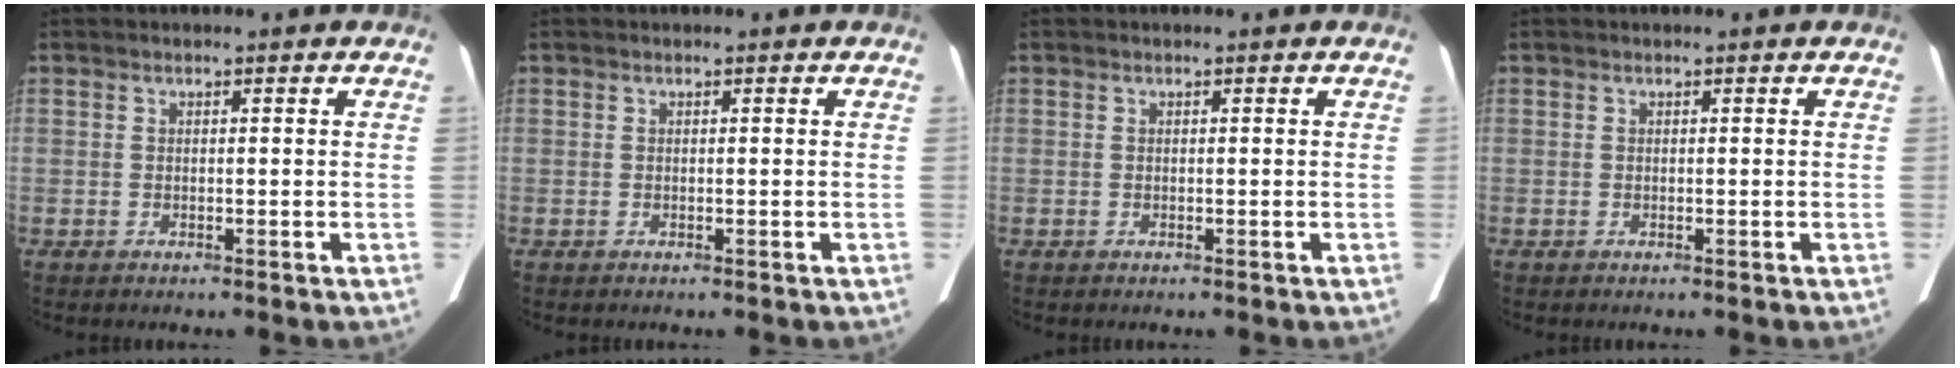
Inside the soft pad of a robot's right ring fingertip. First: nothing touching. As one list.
[{"total": 0.0}, {"total": 0.0}, {"total": 0.0}]